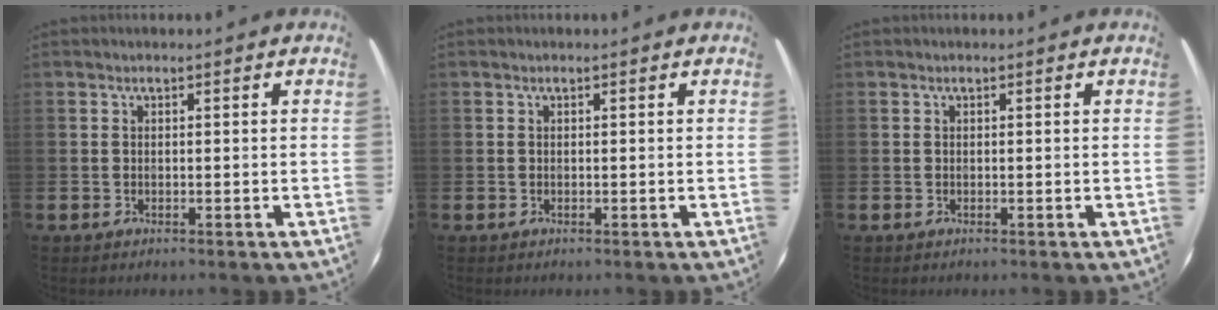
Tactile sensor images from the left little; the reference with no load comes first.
{"total": 0.0}
{"total": 0.0}